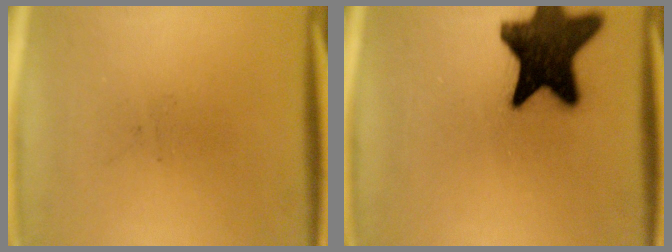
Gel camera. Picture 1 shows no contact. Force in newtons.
{"total": 17.5}